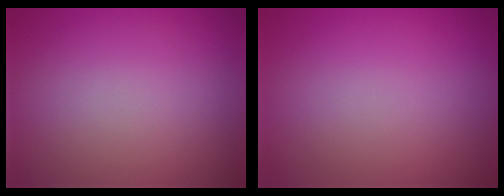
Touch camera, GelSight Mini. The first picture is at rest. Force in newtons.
{"total": 0.0}